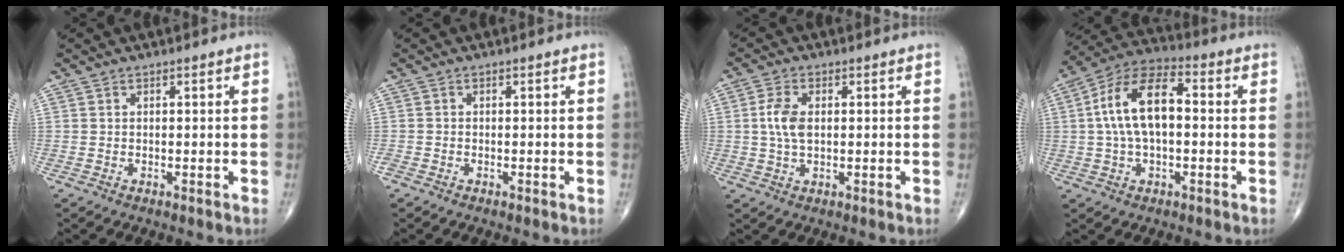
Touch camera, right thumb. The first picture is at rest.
{"total": 0.7, "force": [-0.4, 0.5, 0.2], "torque": [-0.006, 0.000, -0.009]}
{"total": 5.2, "force": [0.6, 2.9, 4.4], "torque": [-0.094, 0.002, 0.009]}
{"total": 13.8, "force": [0.8, 7.2, 11.7], "torque": [-0.213, 0.038, 0.006]}